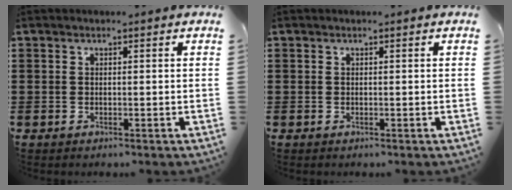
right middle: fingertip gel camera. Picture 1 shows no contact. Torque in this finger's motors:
{"motor_torque": [0.00, -0.01, 0.00, 0.00]}